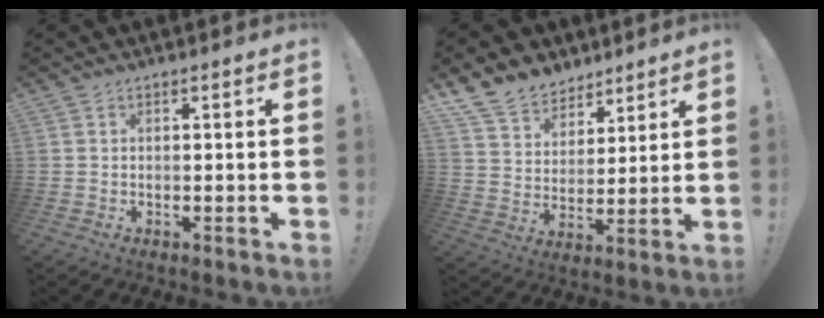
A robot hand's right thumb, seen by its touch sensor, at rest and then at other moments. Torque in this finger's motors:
{"motor_torque": [0.28, 0.37, 0.66, 0.63, 0.00]}